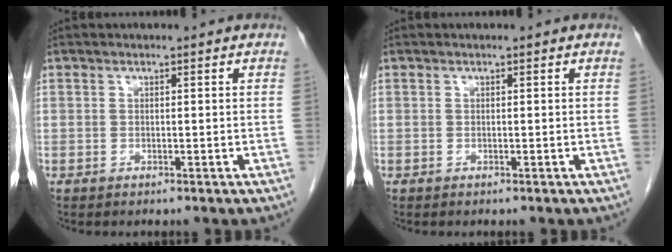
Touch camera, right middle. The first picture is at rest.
{"total": 0.0}